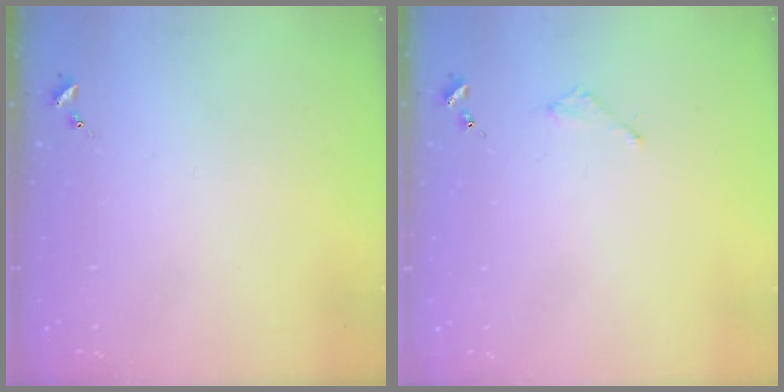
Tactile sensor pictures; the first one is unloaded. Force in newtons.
{"total": 2.0, "press": 2.0, "slide": 0.3}